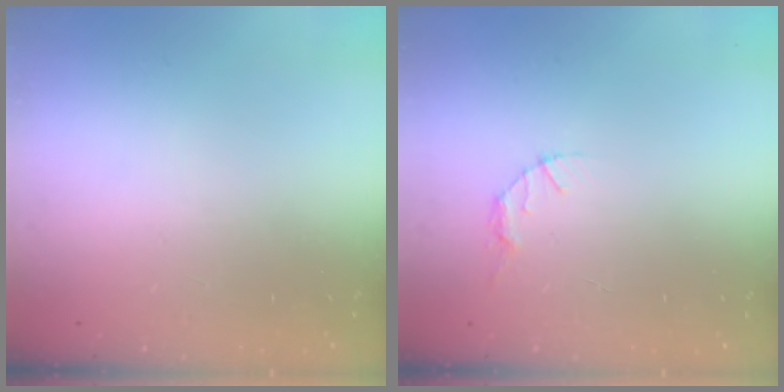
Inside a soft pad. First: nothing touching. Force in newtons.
{"total": 2.7, "press": 2.7, "slide": 0.4}